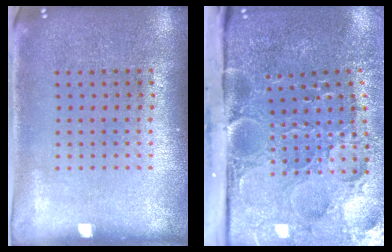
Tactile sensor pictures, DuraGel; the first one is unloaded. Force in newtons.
{"total": 5.3, "press": 4.0, "slide": 3.5}